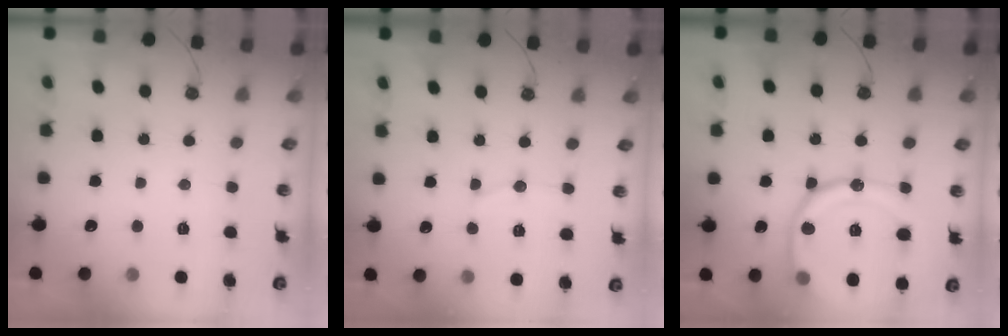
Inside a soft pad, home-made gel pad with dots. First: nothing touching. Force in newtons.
{"total": 6.3, "press": 6.3, "slide": 0.7}
{"total": 20.2, "press": 20.1, "slide": 2.4}